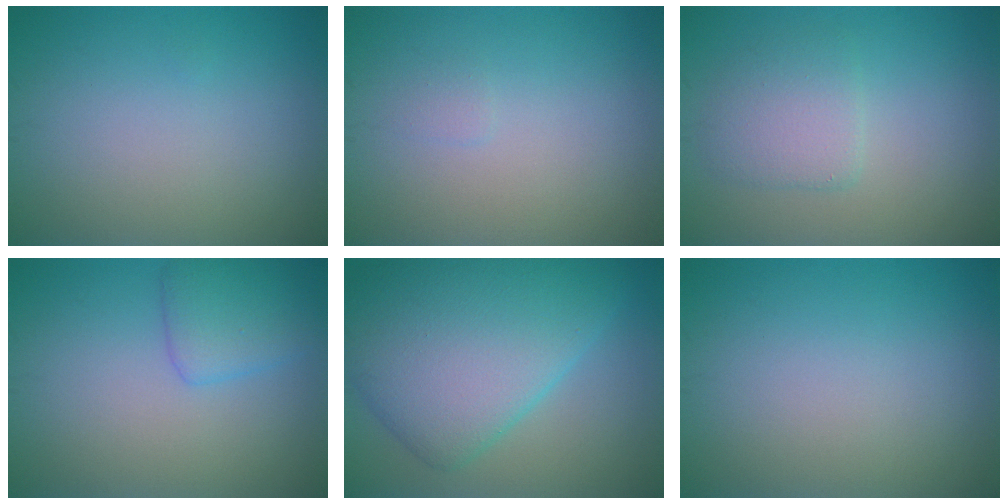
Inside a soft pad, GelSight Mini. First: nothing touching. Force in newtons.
{"total": 0.5, "press": 0.5, "slide": 0.0}
{"total": 2.9, "press": 2.9, "slide": 0.3}
{"total": 2.7, "press": 2.7, "slide": 0.1}
{"total": 10.4, "press": 10.4, "slide": 0.2}
{"total": 0.0}